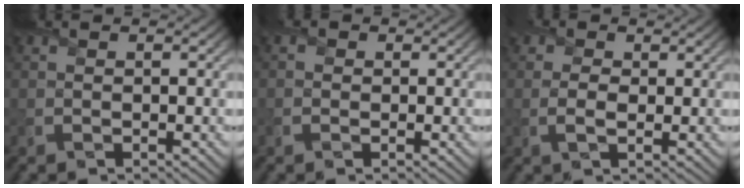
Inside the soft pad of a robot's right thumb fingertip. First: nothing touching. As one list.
[{"total": 1.3, "force": [-0.3, 1.1, 0.7], "torque": [-0.016, -0.001, -0.010]}, {"total": 2.8, "force": [0.2, 1.8, 2.2], "torque": [-0.053, 0.003, 0.000]}]